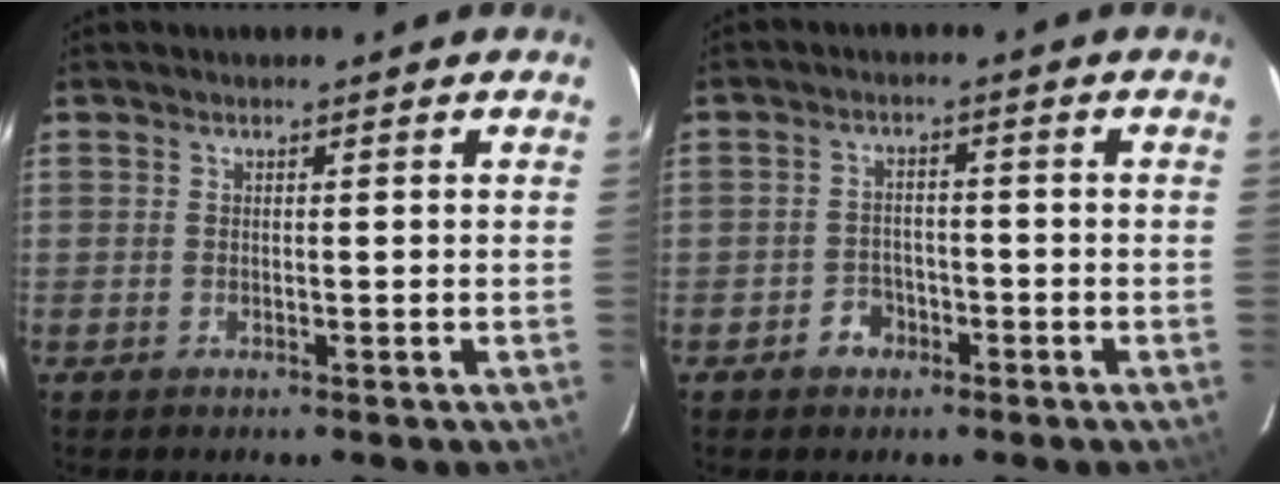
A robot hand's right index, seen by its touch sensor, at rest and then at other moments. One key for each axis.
{"total": 3.9, "fx": -2.3, "fy": 3.0, "fz": 0.9, "tx": -0.024, "ty": 0.011, "tz": -0.033}